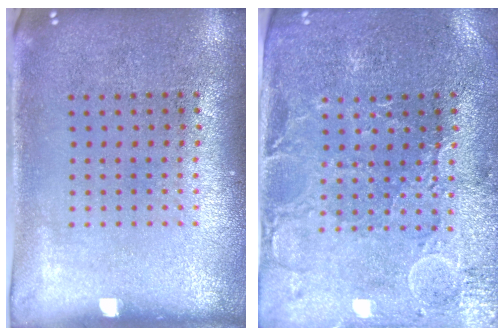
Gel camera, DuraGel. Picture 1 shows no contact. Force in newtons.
{"total": 0.8, "press": 0.7, "slide": 0.4}